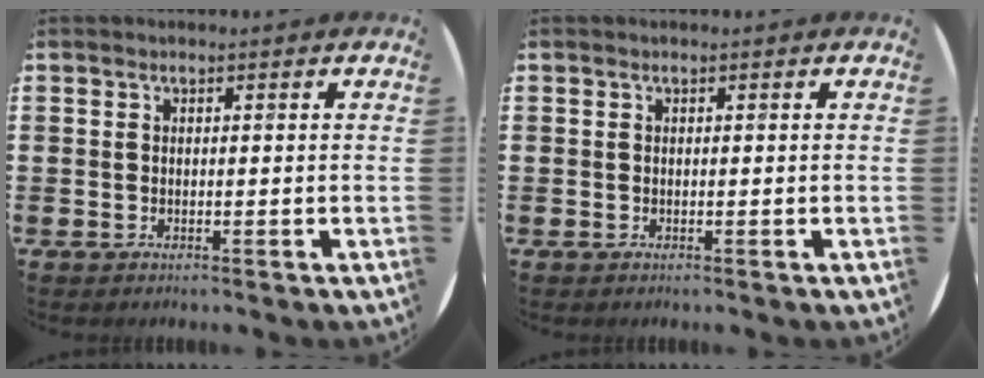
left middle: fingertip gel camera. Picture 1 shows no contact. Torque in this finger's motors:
{"motor_torque": [0.00, 0.00, 0.00, 0.00]}